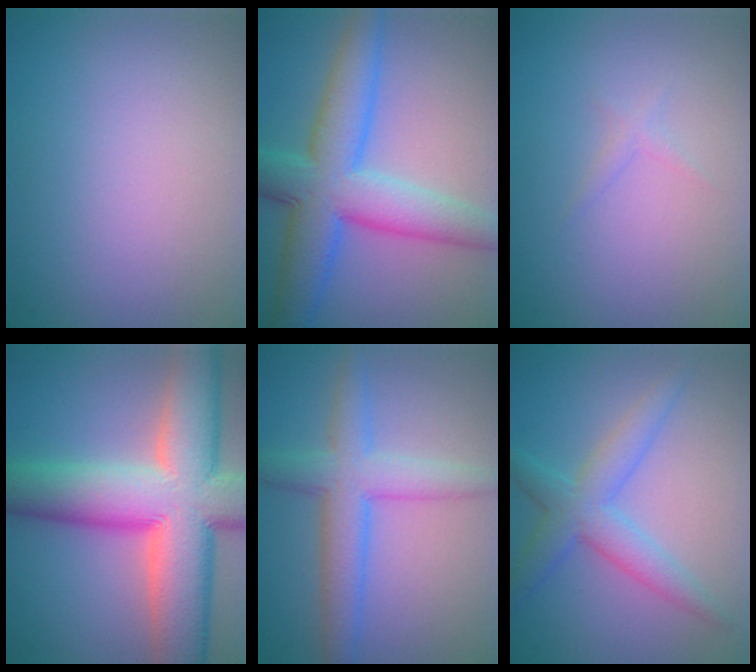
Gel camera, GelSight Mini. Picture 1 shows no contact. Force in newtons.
{"total": 8.6, "press": 8.6, "slide": 0.1}
{"total": 0.7, "press": 0.7, "slide": 0.0}
{"total": 14.2, "press": 14.2, "slide": 0.9}
{"total": 4.8, "press": 4.8, "slide": 0.1}
{"total": 4.0, "press": 4.0, "slide": 0.1}